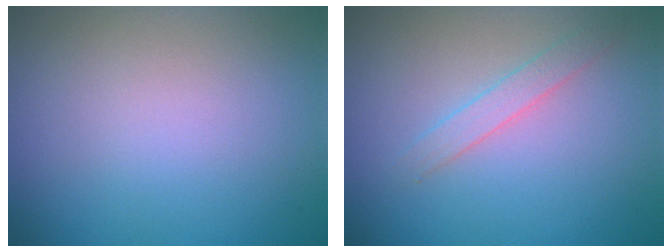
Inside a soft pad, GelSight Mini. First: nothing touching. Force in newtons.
{"total": 1.5, "press": 1.5, "slide": 0.1}